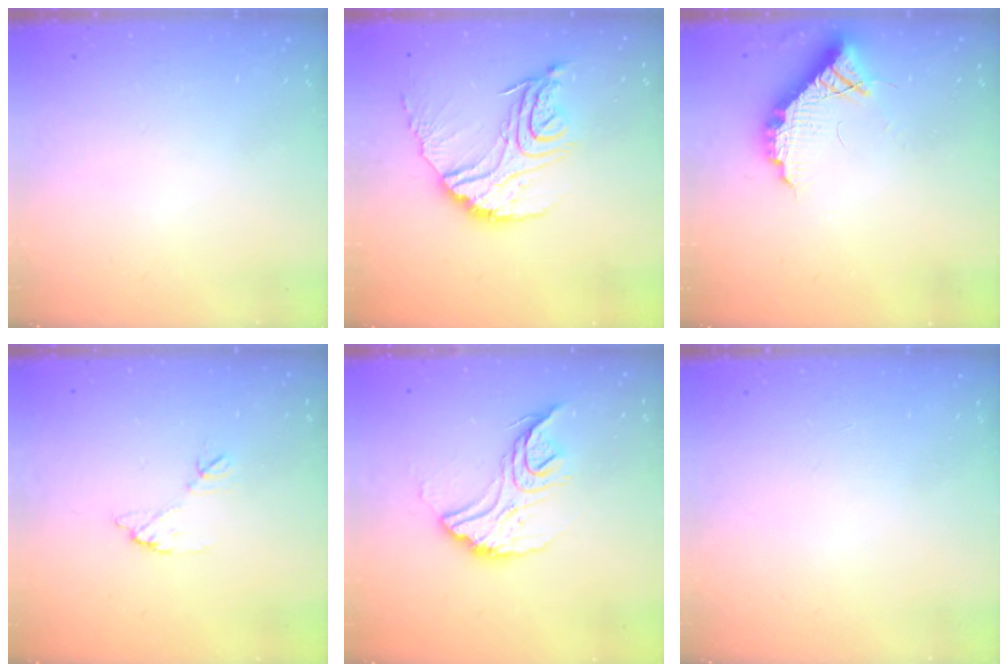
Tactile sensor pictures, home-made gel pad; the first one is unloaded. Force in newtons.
{"total": 17.3, "press": 17.2, "slide": 1.5}
{"total": 10.2, "press": 10.2, "slide": 0.8}
{"total": 7.4, "press": 7.4, "slide": 0.4}
{"total": 14.3, "press": 14.2, "slide": 1.1}
{"total": 0.0}